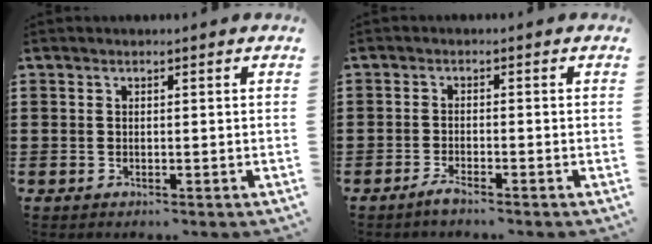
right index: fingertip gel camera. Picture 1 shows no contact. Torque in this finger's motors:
{"motor_torque": [0.13, 0.00, 0.13, 0.05]}